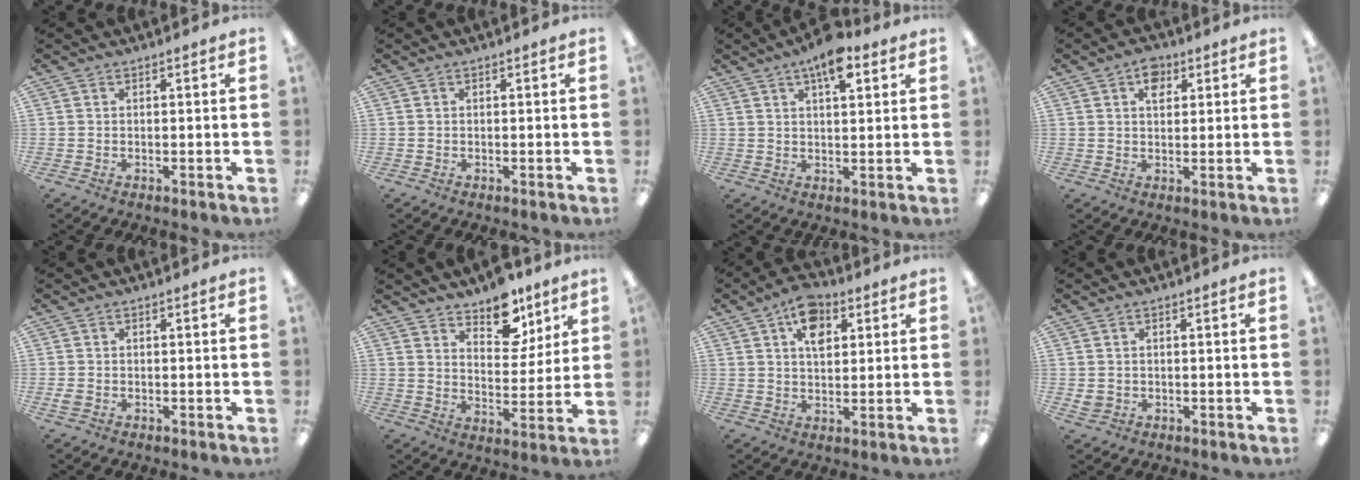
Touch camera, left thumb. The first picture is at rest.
{"total": 0.0}
{"total": 8.4, "force": [4.7, 3.4, 6.1], "torque": [-0.087, -0.016, 0.076]}
{"total": 4.9, "force": [2.5, 3.2, 2.9], "torque": [-0.031, -0.005, 0.038]}
{"total": 1.4, "force": [-0.4, 1.1, 0.8], "torque": [-0.014, 0.003, -0.006]}
{"total": 10.6, "force": [8.5, 5.4, 3.3], "torque": [-0.037, -0.059, 0.153]}
{"total": 9.2, "force": [4.4, 5.7, 5.7], "torque": [-0.083, -0.006, 0.076]}
{"total": 2.0, "force": [0.1, 1.8, 0.8], "torque": [-0.015, 0.005, 0.001]}